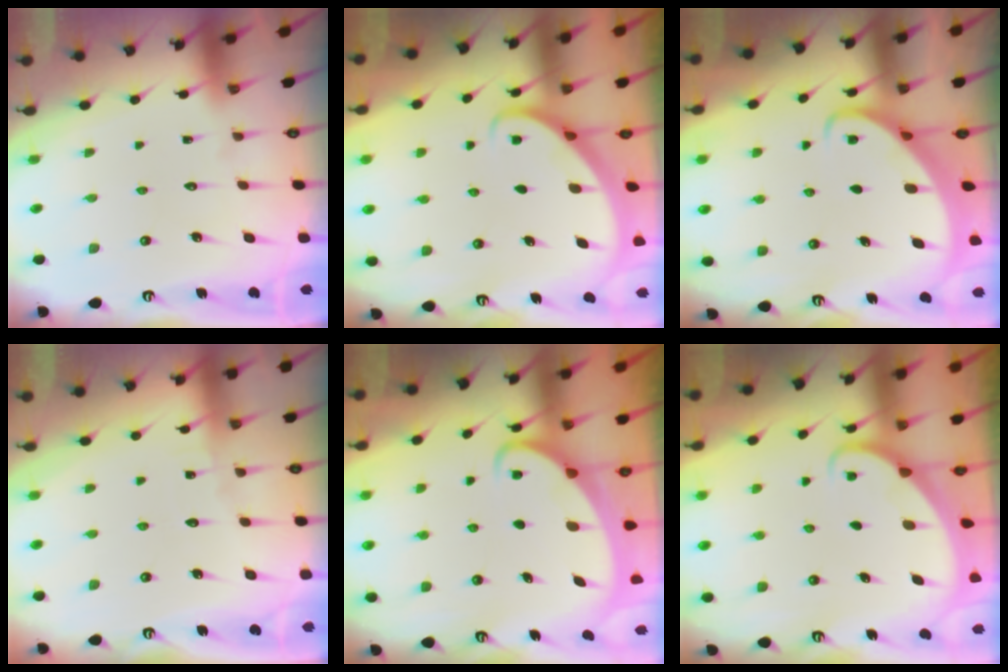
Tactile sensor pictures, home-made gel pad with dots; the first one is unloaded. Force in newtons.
{"total": 2.8, "press": 2.8, "slide": 0.2}
{"total": 2.6, "press": 2.6, "slide": 0.3}
{"total": 2.7, "press": 2.7, "slide": 0.3}
{"total": 2.5, "press": 2.5, "slide": 0.4}
{"total": 1.7, "press": 1.7, "slide": 0.0}